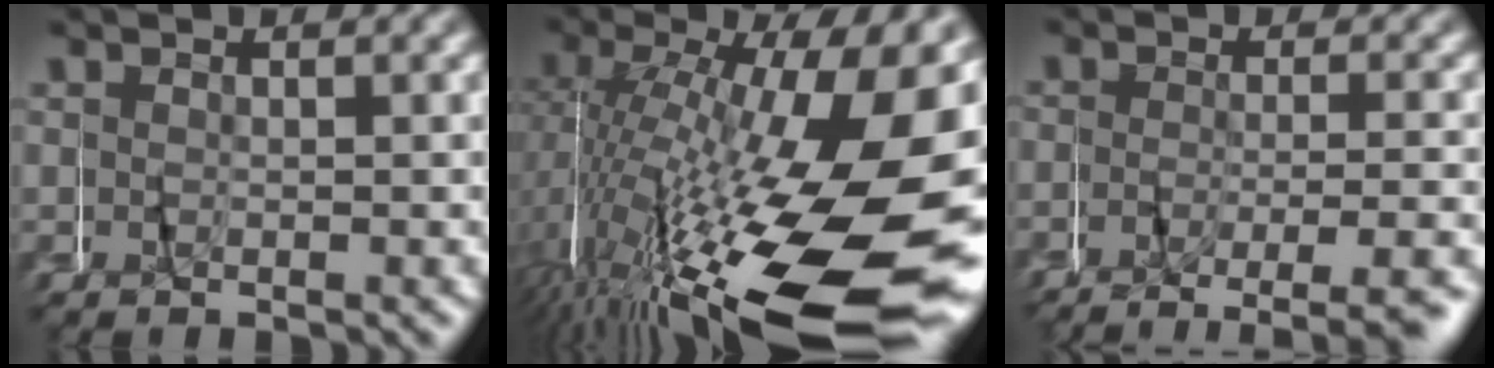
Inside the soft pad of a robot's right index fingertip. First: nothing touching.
{"total": 19.1, "force": [-5.7, 7.0, 16.9], "torque": [-0.244, -0.035, -0.056]}
{"total": 4.4, "force": [-3.5, 1.2, 2.4], "torque": [-0.037, -0.011, -0.055]}